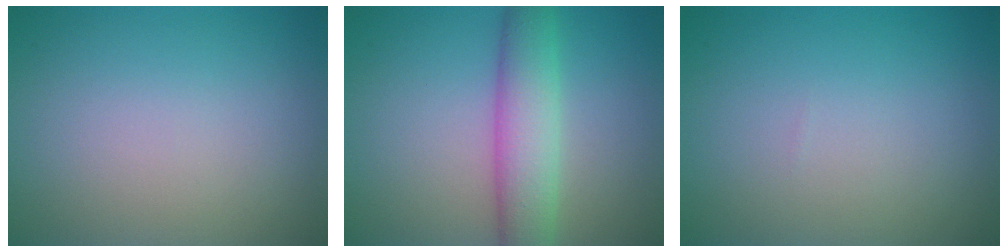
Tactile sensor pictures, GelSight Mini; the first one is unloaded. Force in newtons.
{"total": 5.0, "press": 5.0, "slide": 0.2}
{"total": 0.0}